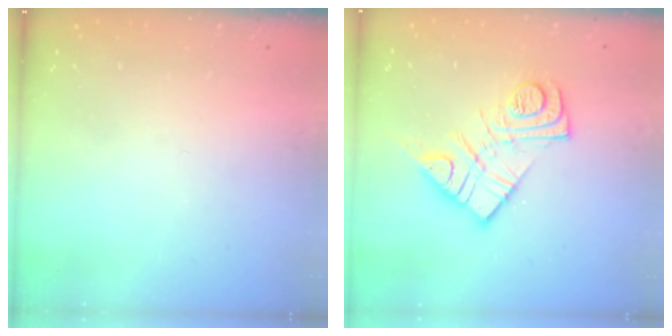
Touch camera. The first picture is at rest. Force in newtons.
{"total": 13.9, "press": 13.8, "slide": 1.2}